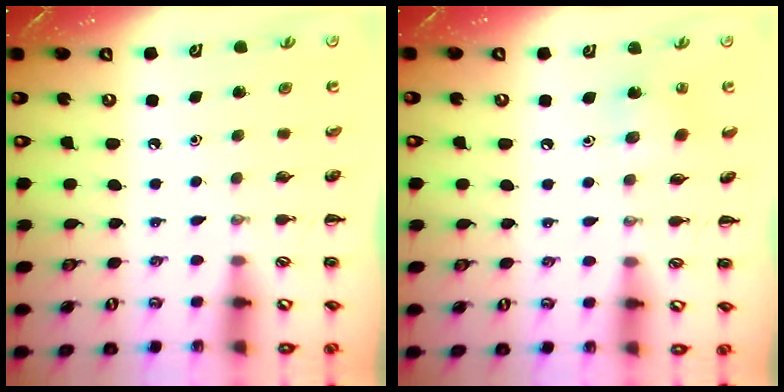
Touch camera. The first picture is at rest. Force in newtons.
{"total": 3.6, "press": 3.5, "slide": 0.9}